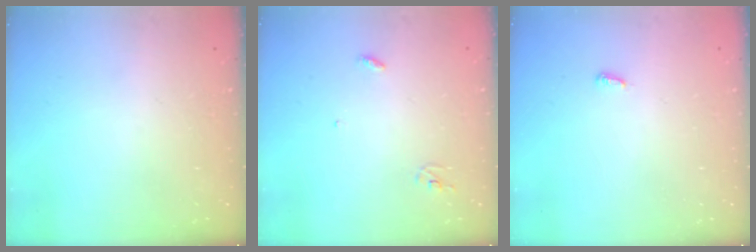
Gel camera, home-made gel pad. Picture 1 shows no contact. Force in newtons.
{"total": 2.9, "press": 2.9, "slide": 0.2}
{"total": 2.9, "press": 2.9, "slide": 0.3}